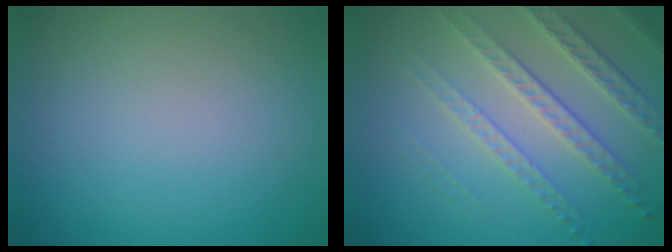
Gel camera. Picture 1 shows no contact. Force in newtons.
{"total": 4.4, "press": 3.9, "slide": 2.1}